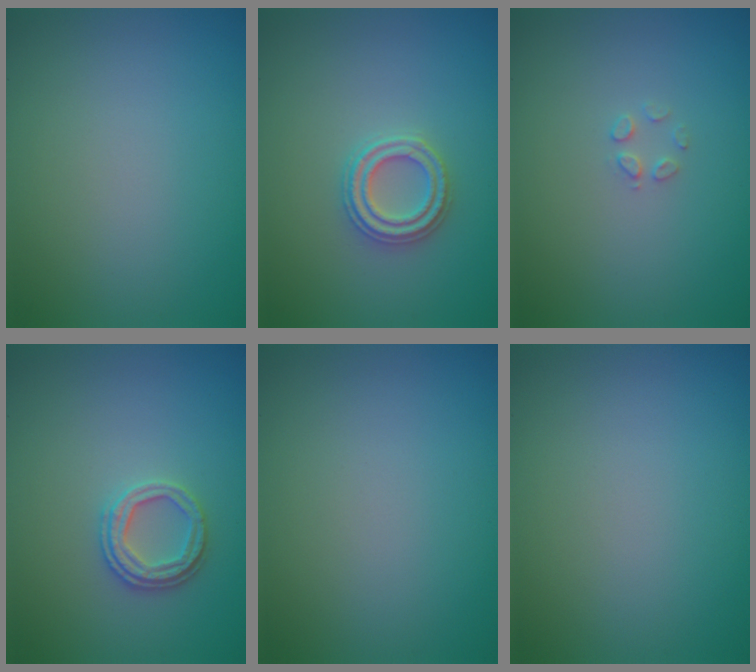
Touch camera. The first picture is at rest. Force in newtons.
{"total": 2.6, "press": 2.6, "slide": 0.4}
{"total": 1.0, "press": 1.0, "slide": 0.1}
{"total": 2.6, "press": 2.4, "slide": 0.8}
{"total": 0.0}
{"total": 0.0}